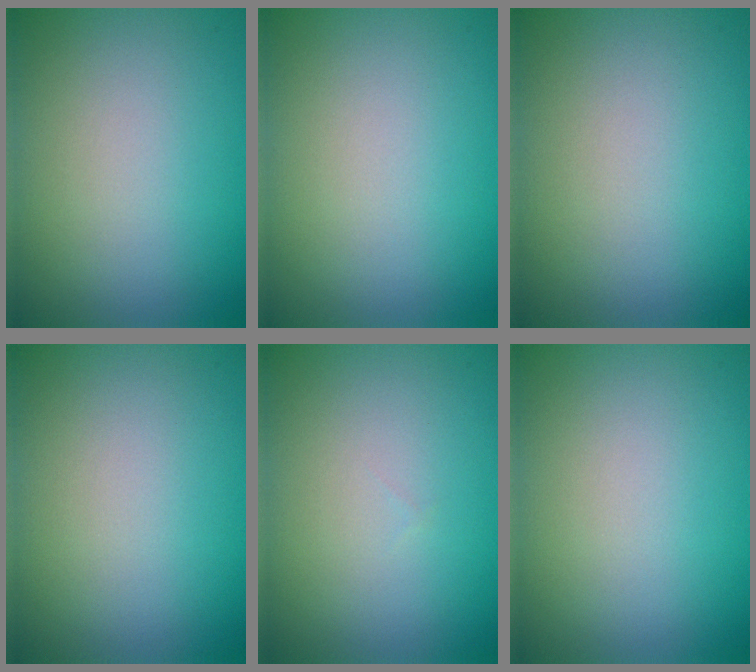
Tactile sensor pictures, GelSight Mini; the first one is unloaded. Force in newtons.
{"total": 0.0}
{"total": 0.0}
{"total": 0.0}
{"total": 0.0}
{"total": 0.0}